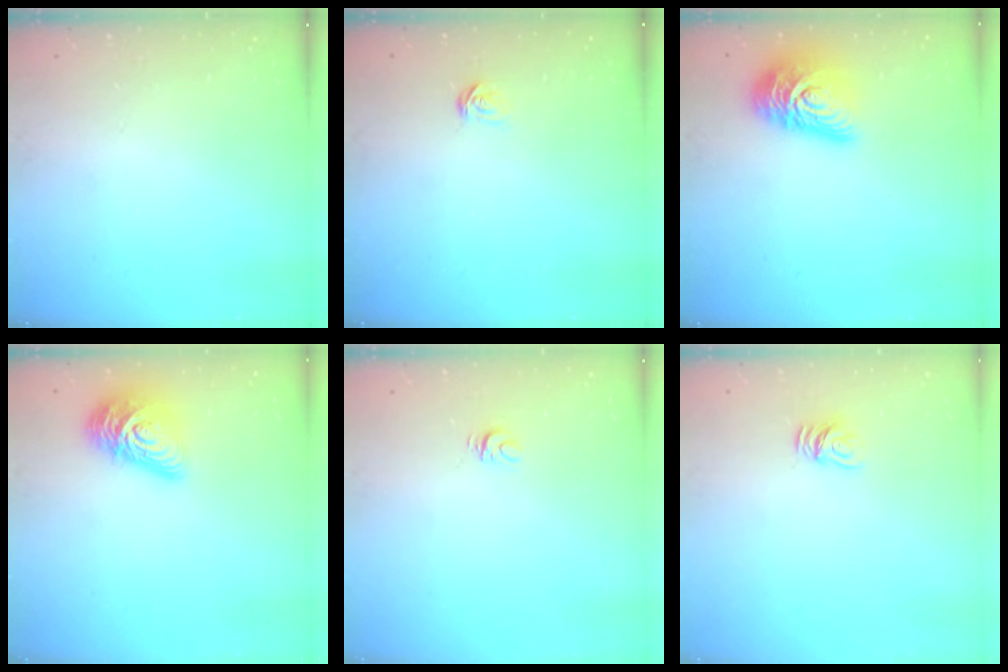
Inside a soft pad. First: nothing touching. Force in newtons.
{"total": 2.3, "press": 2.3, "slide": 0.2}
{"total": 15.9, "press": 15.9, "slide": 1.1}
{"total": 14.6, "press": 14.6, "slide": 0.8}
{"total": 3.9, "press": 3.9, "slide": 0.2}
{"total": 5.0, "press": 4.9, "slide": 0.2}